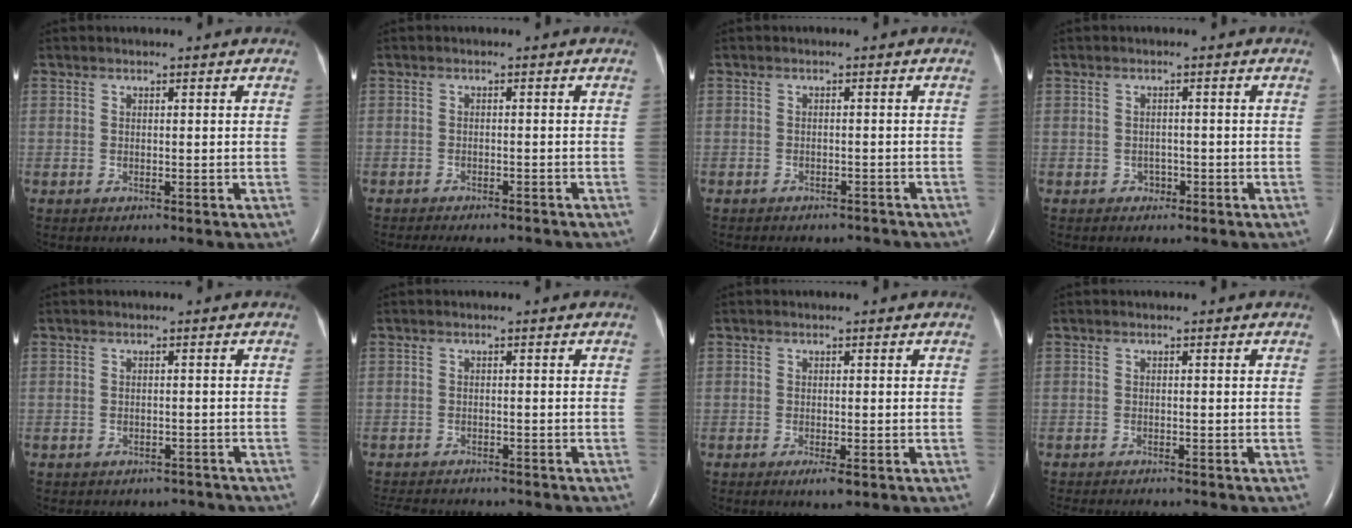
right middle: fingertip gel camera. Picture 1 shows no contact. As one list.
[{"total": 8.5, "force": [-7.6, 2.2, 3.0], "torque": [-0.041, -0.009, -0.094]}, {"total": 6.2, "force": [-5.5, 2.3, 1.5], "torque": [-0.017, 0.003, -0.063]}, {"total": 1.3, "force": [-0.7, 1.1, 0.2], "torque": [0.001, 0.005, -0.011]}, {"total": 4.4, "force": [-3.8, 2.1, 0.4], "torque": [-0.007, 0.011, -0.042]}, {"total": 10.1, "force": [-9.1, 2.7, 3.6], "torque": [-0.065, -0.009, -0.118]}, {"total": 2.1, "force": [-1.1, 0.3, 1.7], "torque": [-0.029, -0.004, -0.017]}, {"total": 7.1, "force": [-6.4, 1.0, 2.9], "torque": [-0.033, -0.010, -0.089]}]